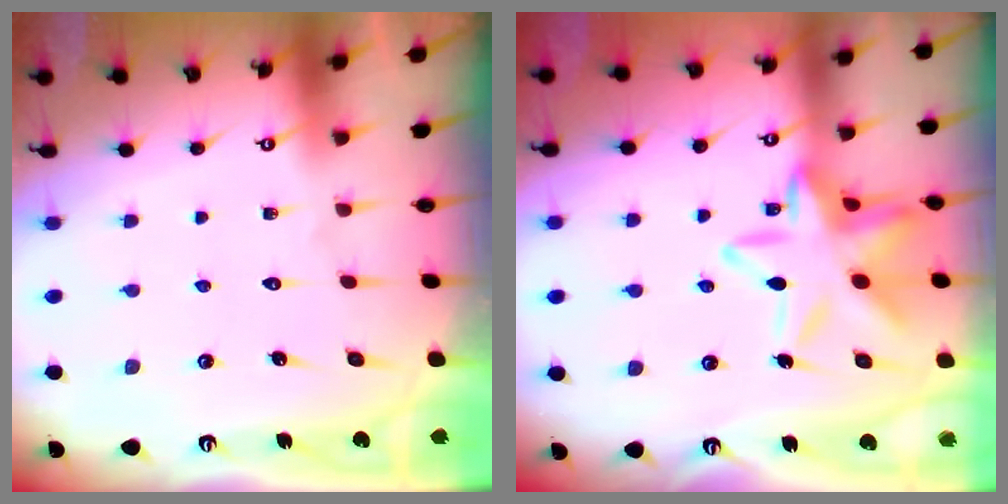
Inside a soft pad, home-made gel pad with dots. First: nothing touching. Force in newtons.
{"total": 17.0, "press": 16.9, "slide": 1.2}